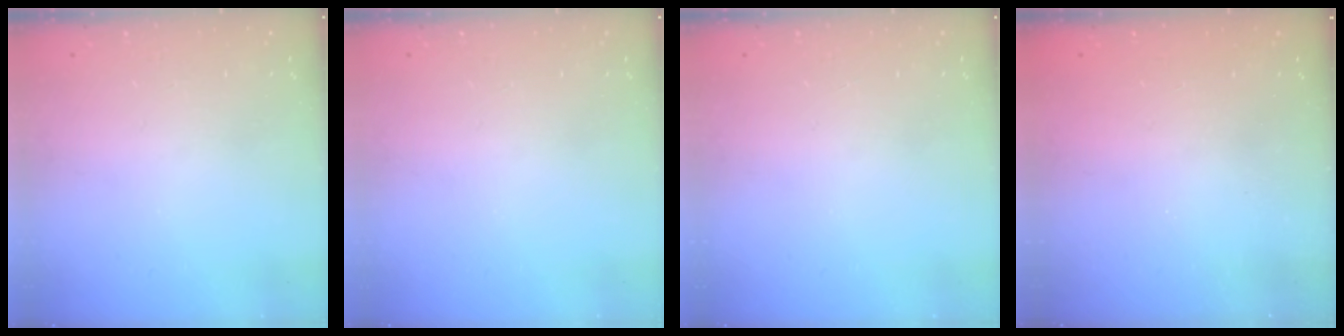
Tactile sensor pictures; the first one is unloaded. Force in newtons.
{"total": 0.0}
{"total": 0.0}
{"total": 2.5, "press": 2.4, "slide": 0.8}